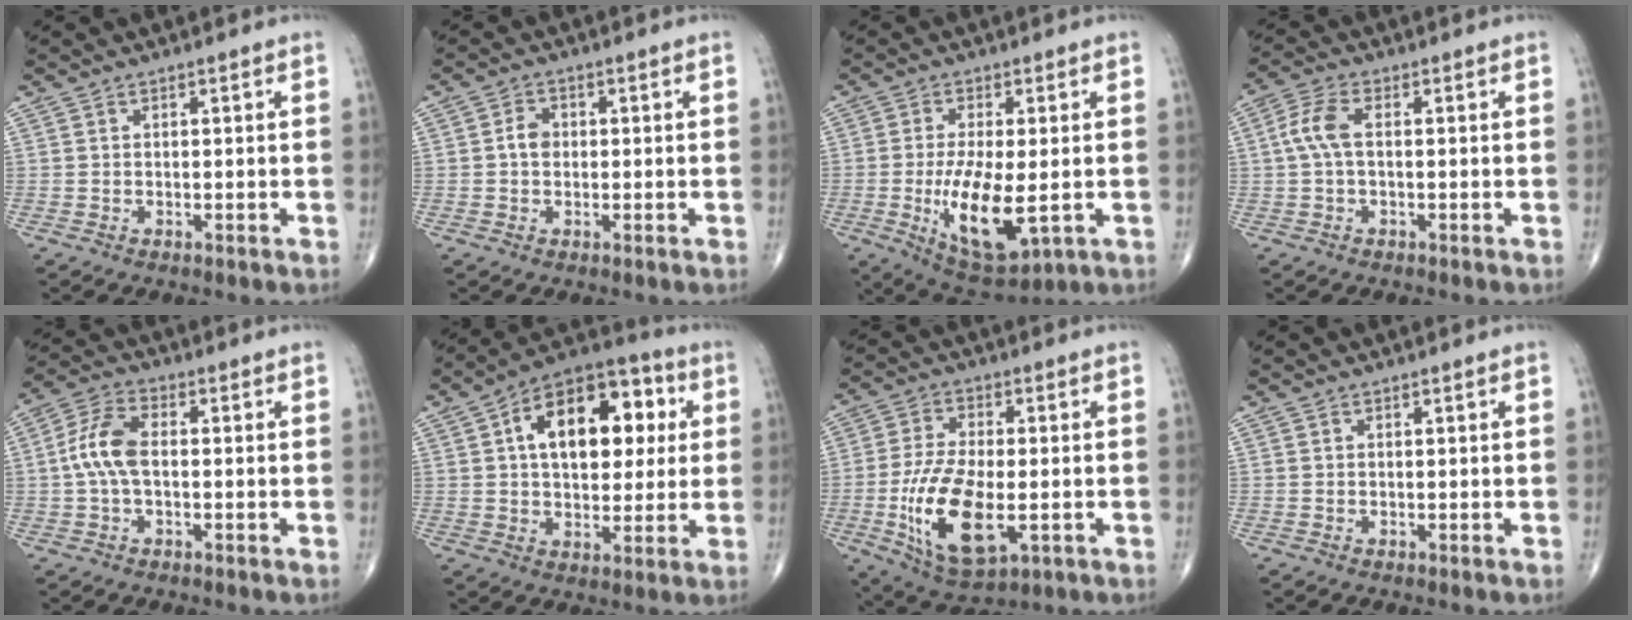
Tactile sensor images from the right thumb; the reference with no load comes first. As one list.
[{"total": 2.9, "force": [0.0, 2.3, 1.8], "torque": [-0.023, 0.008, -0.006]}, {"total": 12.9, "force": [-2.3, 4.9, 11.7], "torque": [-0.206, -0.023, -0.027]}, {"total": 5.4, "force": [0.3, 2.5, 4.8], "torque": [-0.116, 0.016, 0.001]}, {"total": 7.9, "force": [-0.2, 4.1, 6.7], "torque": [-0.148, 0.024, -0.010]}, {"total": 19.3, "force": [4.4, 11.3, 15.0], "torque": [-0.188, 0.019, 0.061]}, {"total": 15.5, "force": [-3.4, 7.2, 13.3], "torque": [-0.253, -0.005, -0.050]}, {"total": 0.0}]